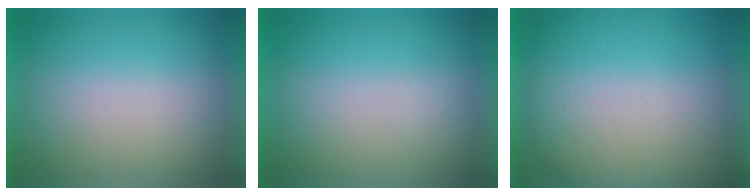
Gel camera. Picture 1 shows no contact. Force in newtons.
{"total": 1.3}
{"total": 3.0}